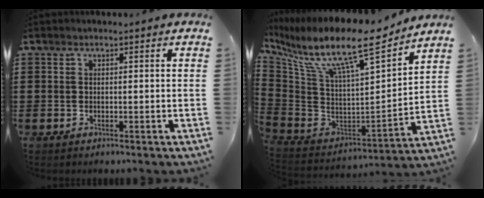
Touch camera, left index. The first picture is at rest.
{"total": 13.1, "force": [9.5, 2.0, 8.8], "torque": [-0.192, -0.065, 0.154]}